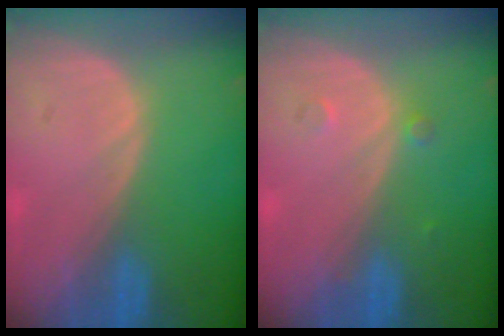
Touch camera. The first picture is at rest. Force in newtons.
{"total": 1.3, "press": 1.3, "slide": 0.1}